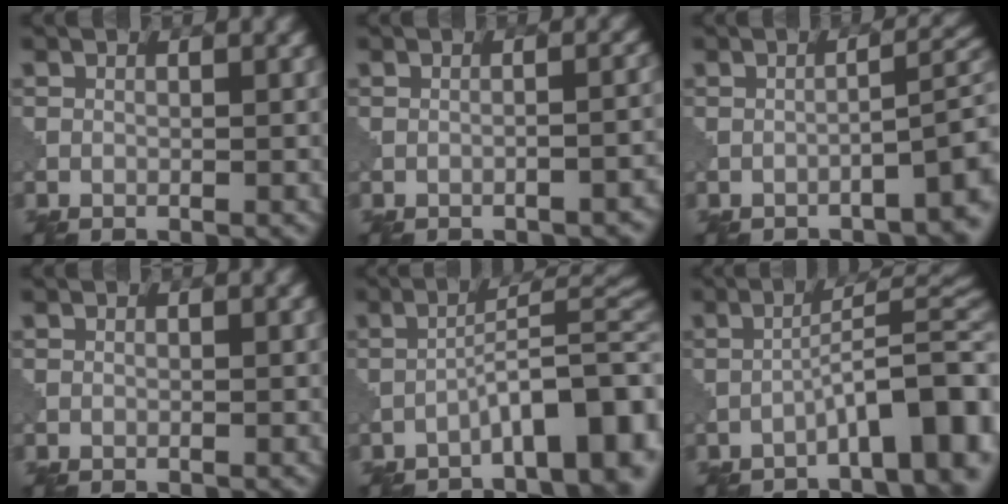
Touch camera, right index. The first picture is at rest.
{"total": 2.9, "force": [-1.7, 1.1, 2.0], "torque": [-0.009, 0.007, -0.020]}
{"total": 5.6, "force": [-3.0, 1.6, 4.4], "torque": [-0.041, 0.015, -0.042]}
{"total": 0.0}
{"total": 8.6, "force": [-4.4, 2.1, 7.1], "torque": [-0.099, 0.015, -0.069]}
{"total": 8.7, "force": [-4.1, 1.9, 7.4], "torque": [-0.099, 0.021, -0.063]}